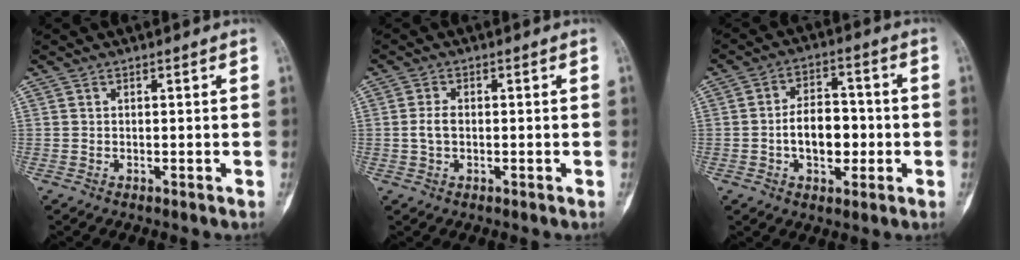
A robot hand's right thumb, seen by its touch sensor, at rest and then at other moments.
{"total": 2.5, "force": [-0.2, 1.5, 2.0], "torque": [-0.036, 0.003, -0.007]}
{"total": 9.2, "force": [-1.5, 5.8, 7.0], "torque": [-0.080, 0.017, -0.030]}